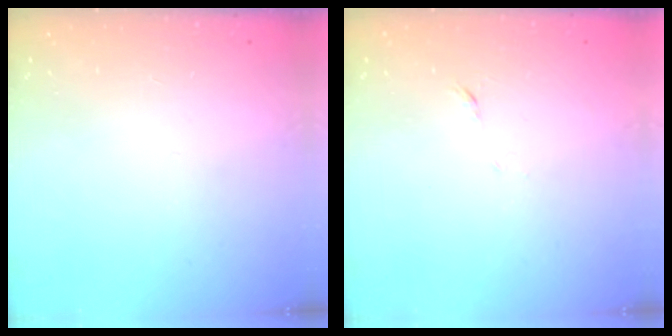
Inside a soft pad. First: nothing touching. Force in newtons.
{"total": 4.4, "press": 4.3, "slide": 0.8}